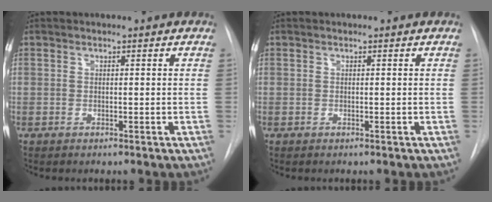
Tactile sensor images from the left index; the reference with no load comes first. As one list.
[{"total": 0.0}]